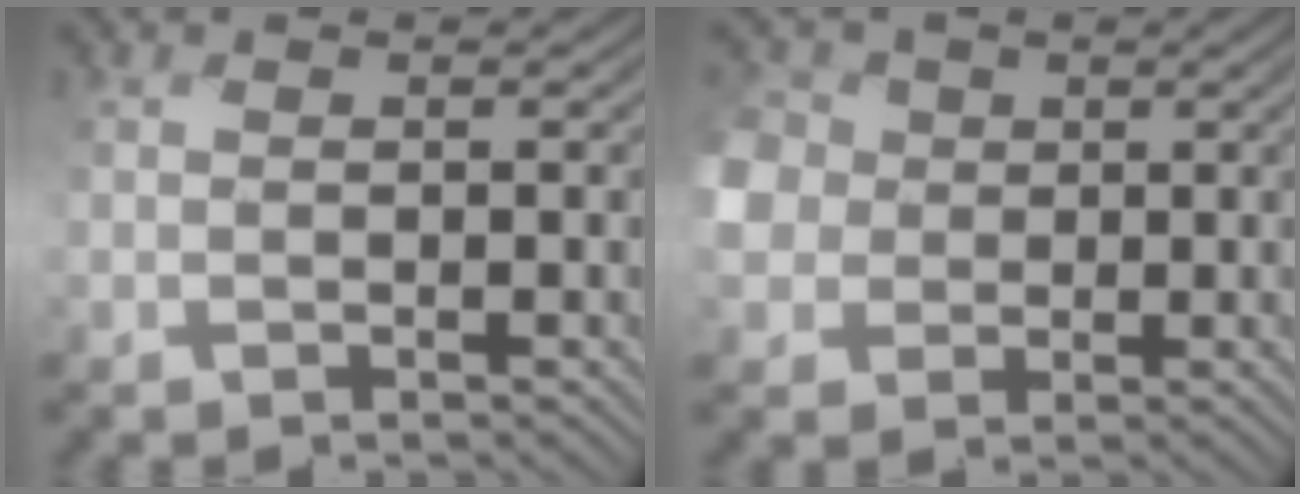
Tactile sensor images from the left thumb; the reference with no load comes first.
{"total": 7.7, "force": [-0.1, 7.0, 3.2], "torque": [-0.121, -0.010, -0.021]}